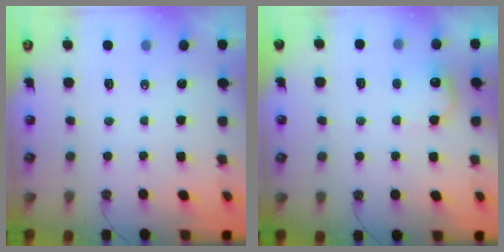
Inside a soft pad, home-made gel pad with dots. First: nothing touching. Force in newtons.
{"total": 9.6, "press": 9.6, "slide": 0.6}